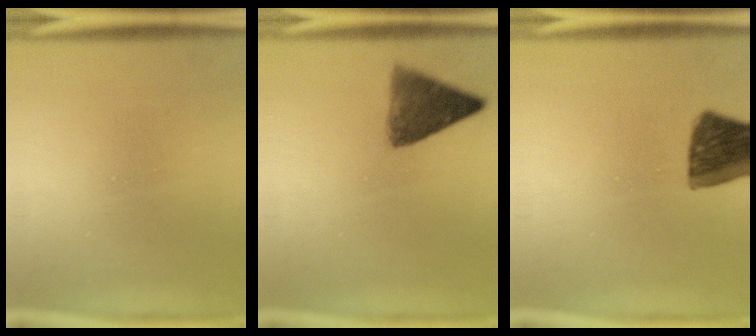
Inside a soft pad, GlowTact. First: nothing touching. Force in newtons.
{"total": 7.7}
{"total": 11.0}